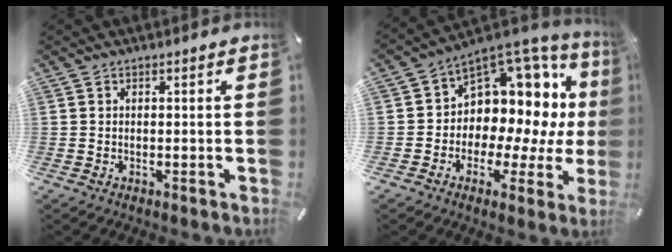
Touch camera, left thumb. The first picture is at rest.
{"total": 10.3, "force": [3.8, 7.9, 5.4], "torque": [-0.071, -0.064, 0.065]}